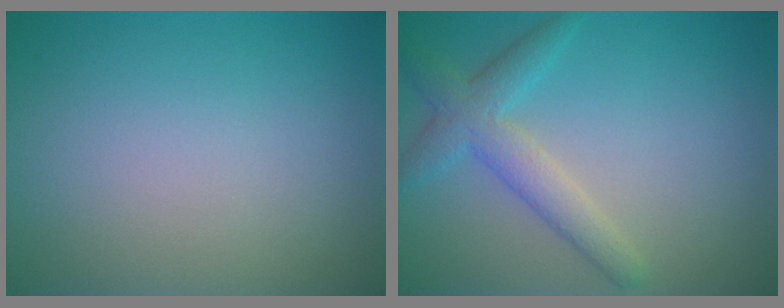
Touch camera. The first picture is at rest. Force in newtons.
{"total": 3.5, "press": 3.5, "slide": 0.1}